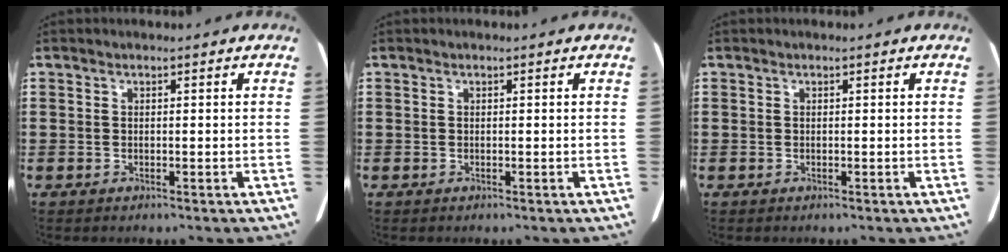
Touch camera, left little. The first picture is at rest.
{"total": 0.0}
{"total": 0.0}